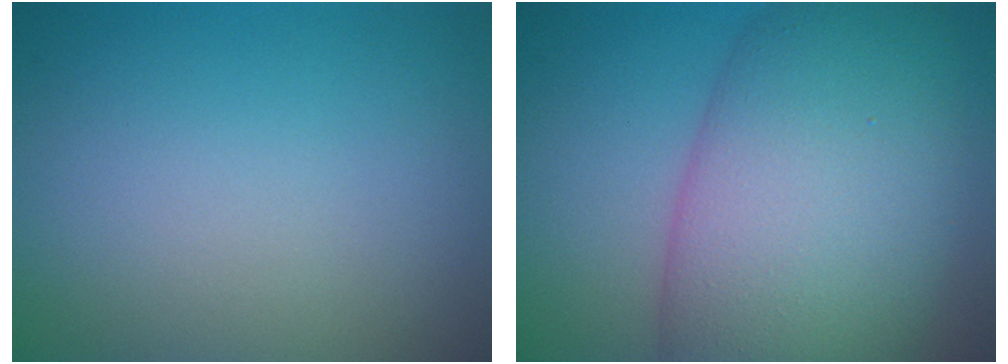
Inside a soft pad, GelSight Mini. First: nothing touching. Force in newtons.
{"total": 12.2, "press": 12.2, "slide": 0.3}